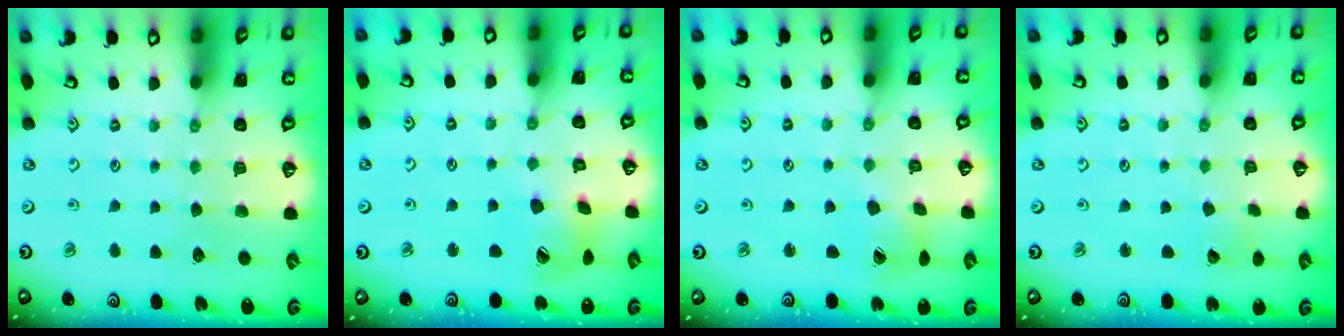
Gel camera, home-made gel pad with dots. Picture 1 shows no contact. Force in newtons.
{"total": 11.5, "press": 11.4, "slide": 1.5}
{"total": 4.1, "press": 4.1, "slide": 0.5}
{"total": 2.8, "press": 2.8, "slide": 0.3}